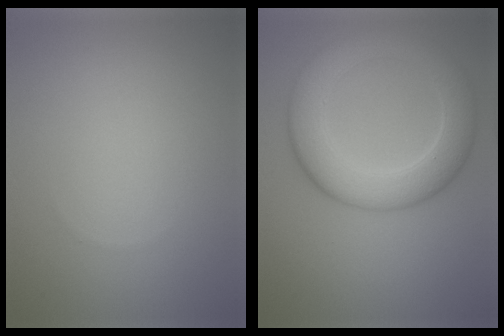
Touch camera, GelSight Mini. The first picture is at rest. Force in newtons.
{"total": 7.1, "press": 7.1, "slide": 0.3}